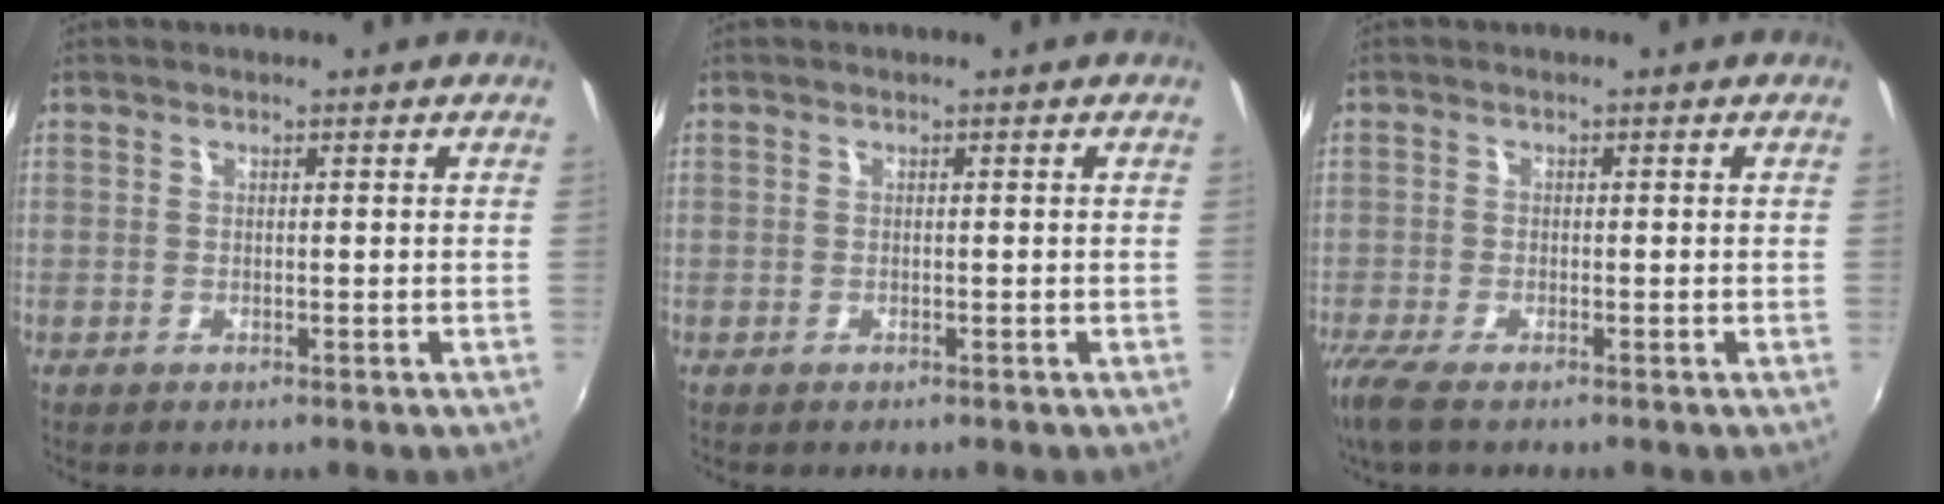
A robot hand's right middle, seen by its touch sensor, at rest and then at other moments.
{"total": 0.0}
{"total": 4.6, "force": [-3.4, 0.7, 3.0], "torque": [-0.073, -0.018, -0.067]}